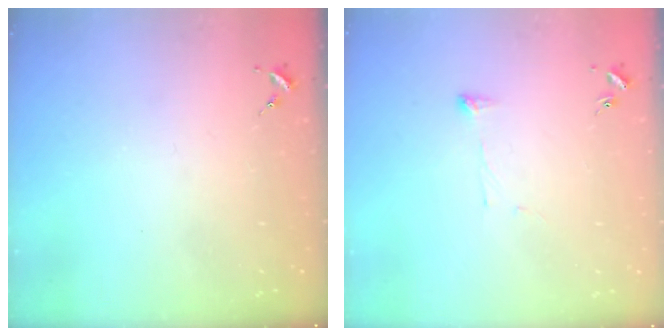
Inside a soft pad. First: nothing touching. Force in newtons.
{"total": 3.8, "press": 3.8, "slide": 0.6}